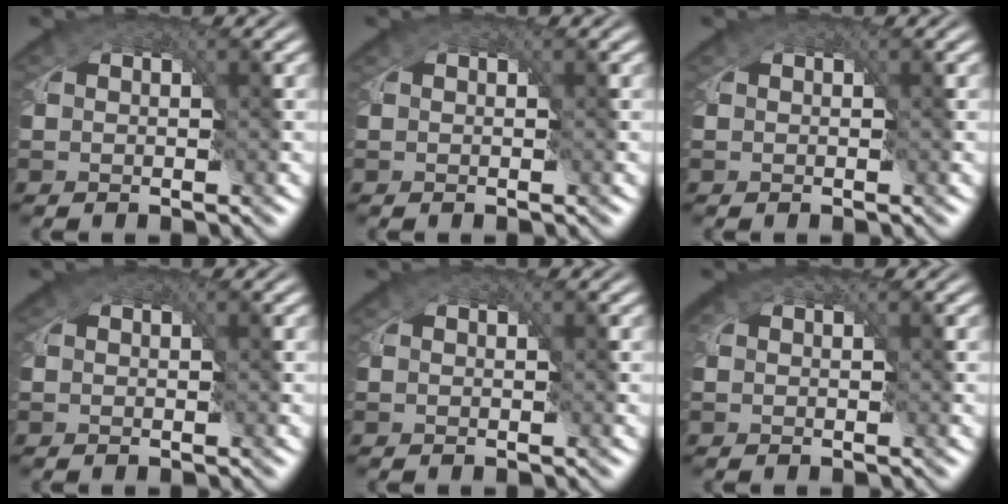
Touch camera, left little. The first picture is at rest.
{"total": 0.0}
{"total": 0.0}
{"total": 0.8, "force": [0.3, 0.5, 0.5], "torque": [-0.008, -0.003, 0.005]}
{"total": 0.0}
{"total": 2.0, "force": [0.9, 1.2, 1.4], "torque": [-0.034, -0.004, 0.016]}